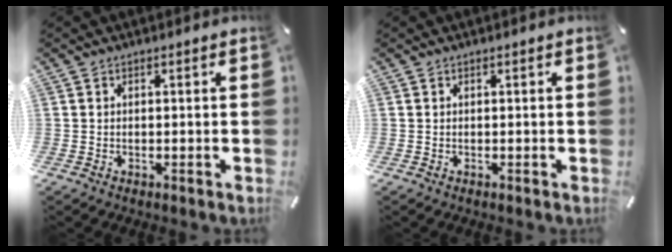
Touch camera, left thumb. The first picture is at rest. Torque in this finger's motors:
{"motor_torque": [0.00, 0.00, 0.00, 0.00, 0.00]}